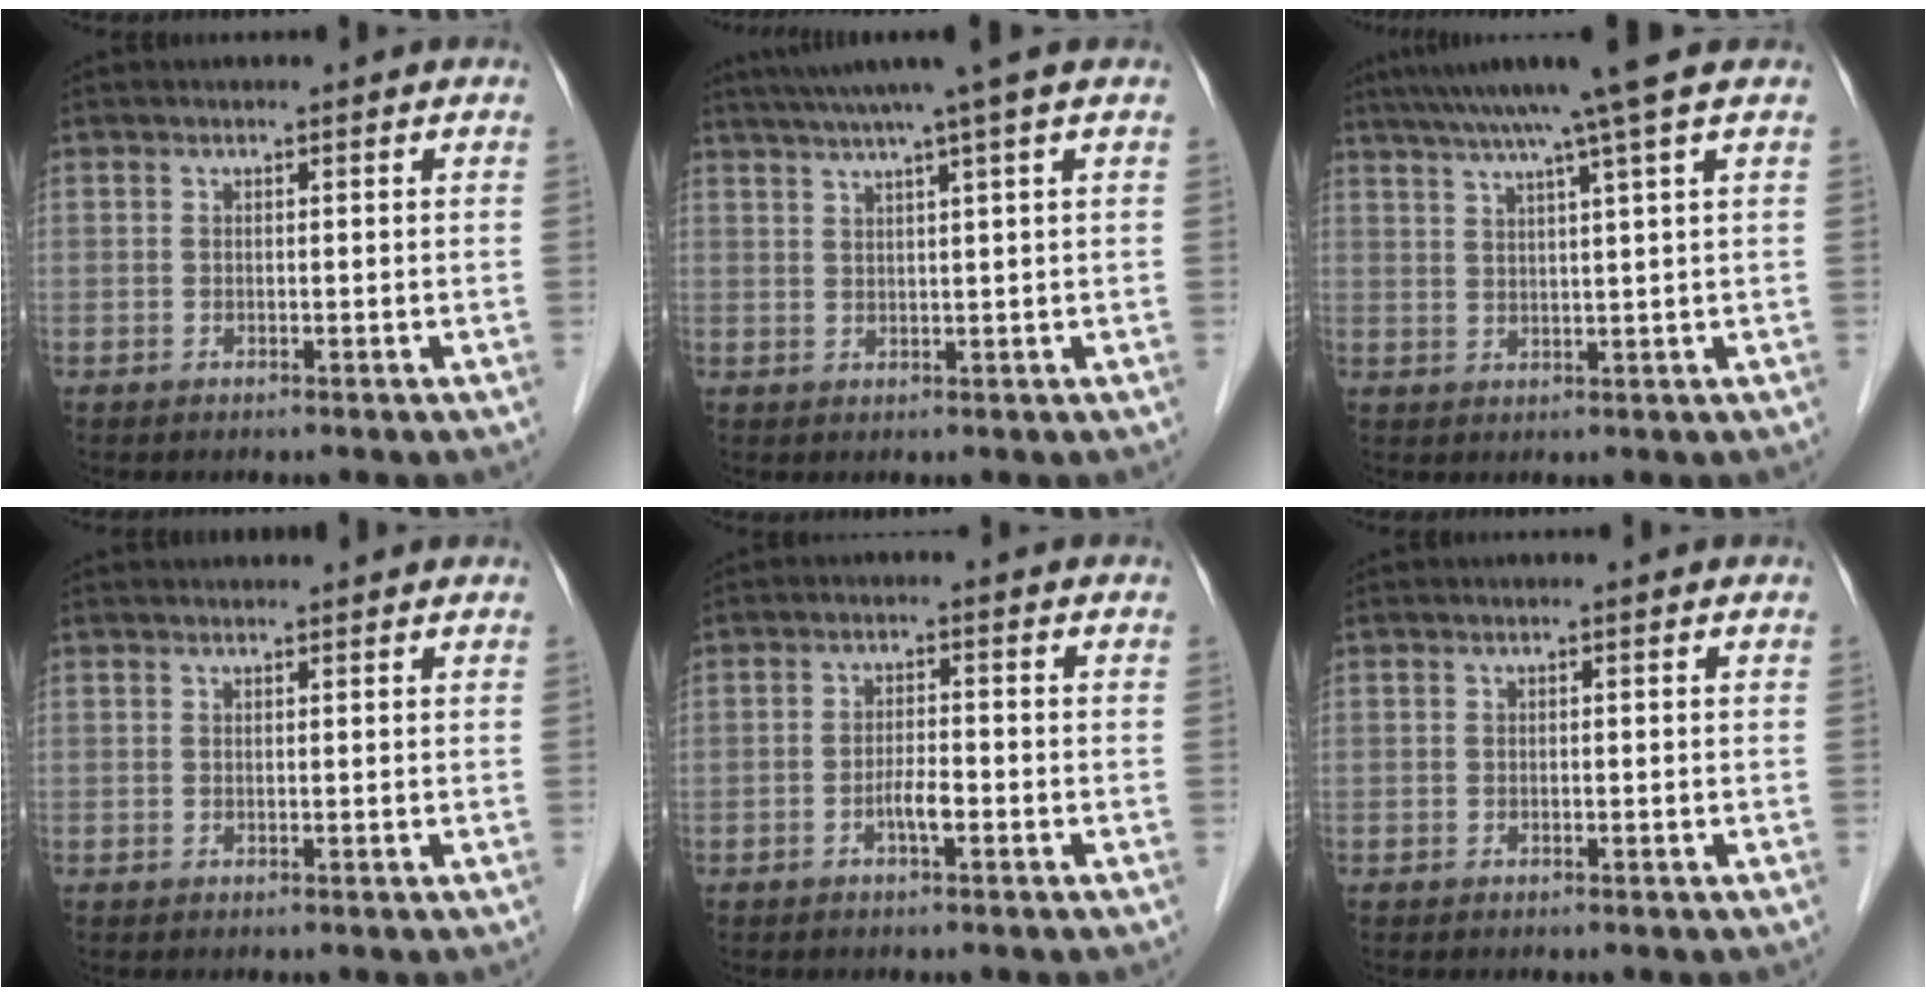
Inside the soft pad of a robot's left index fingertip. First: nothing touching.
{"total": 7.2, "force": [5.4, -1.8, 4.3], "torque": [-0.067, 0.019, 0.079]}
{"total": 9.4, "force": [6.9, -2.2, 6.0], "torque": [-0.096, 0.017, 0.098]}
{"total": 2.6, "force": [2.5, 0.1, 0.6], "torque": [-0.007, 0.025, 0.035]}
{"total": 2.8, "force": [-1.3, 0.4, 2.4], "torque": [-0.044, 0.002, -0.025]}
{"total": 0.0}